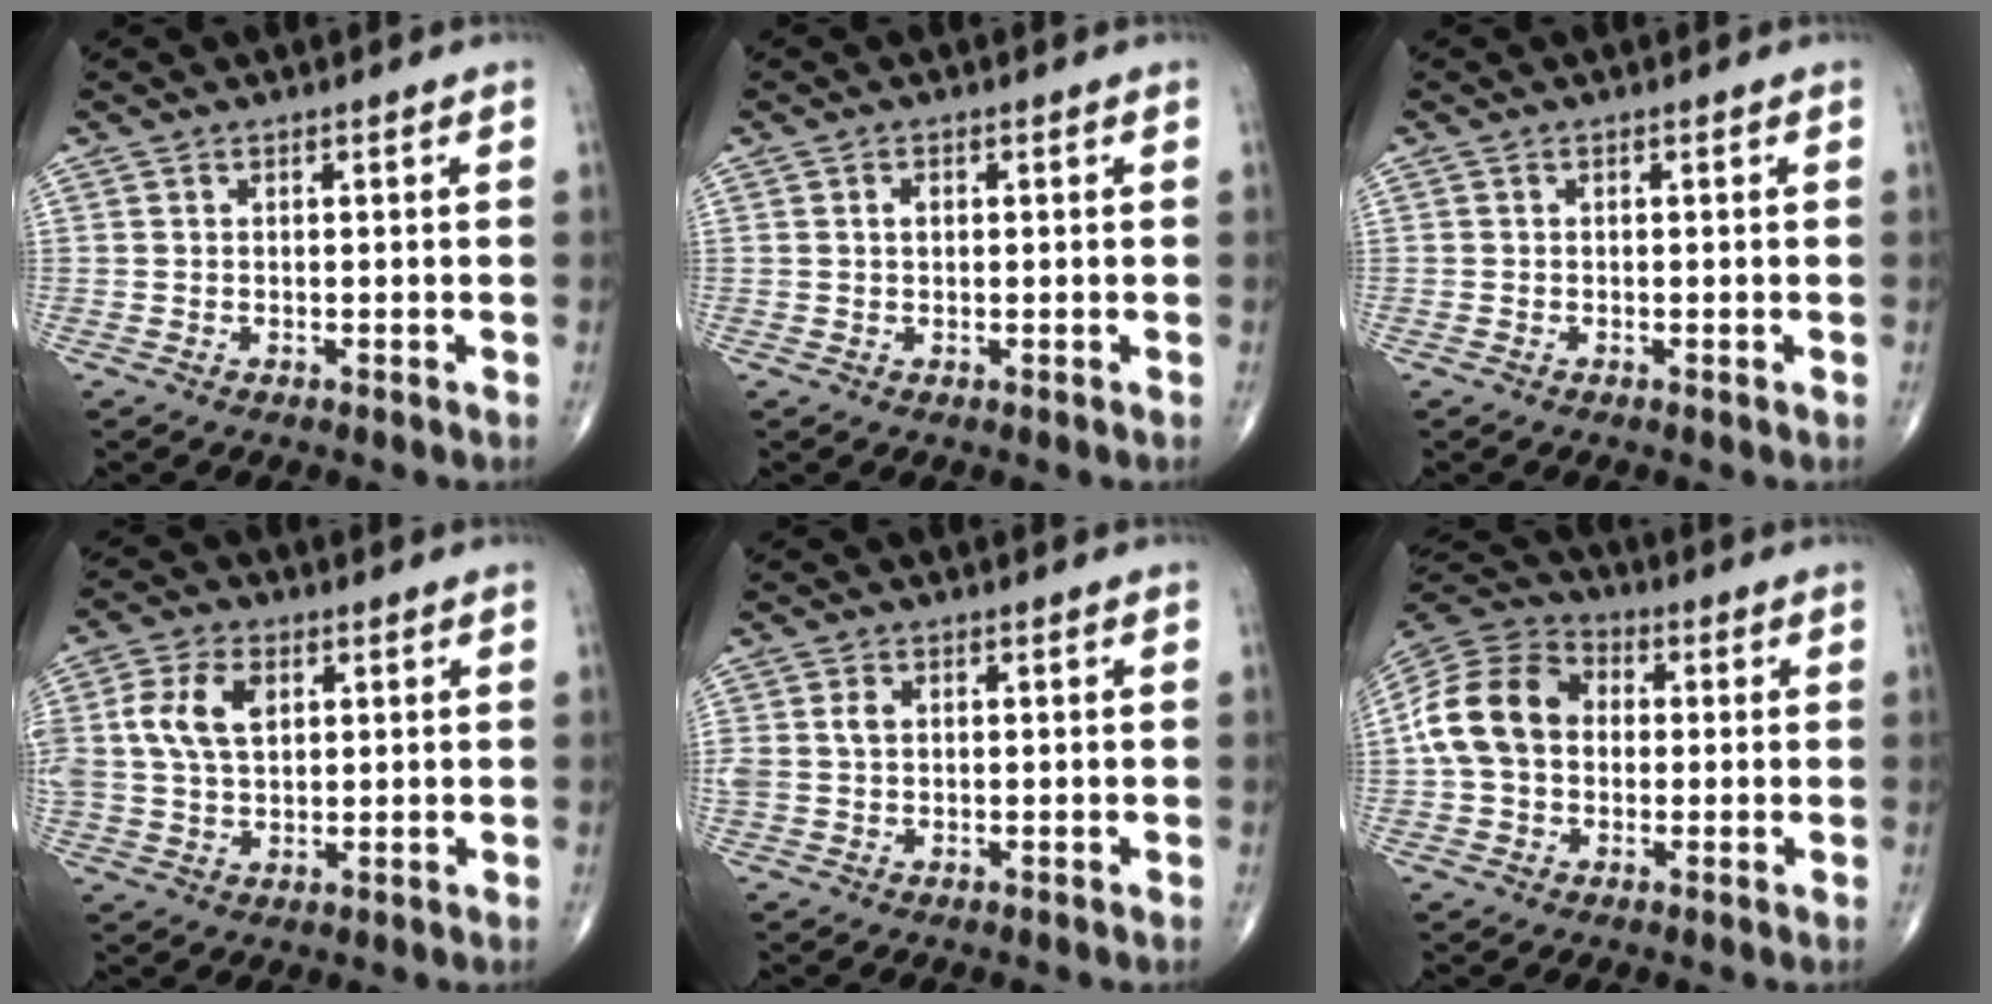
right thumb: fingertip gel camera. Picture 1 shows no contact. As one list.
[{"total": 1.2, "force": [0.2, 0.8, 0.9], "torque": [-0.012, 0.002, 0.004]}, {"total": 0.0}, {"total": 9.4, "force": [2.2, 5.9, 6.9], "torque": [-0.136, 0.006, 0.042]}, {"total": 3.1, "force": [0.4, 2.3, 2.1], "torque": [-0.055, 0.010, 0.009]}, {"total": 13.9, "force": [0.3, 10.8, 8.7], "torque": [-0.157, 0.036, -0.002]}]